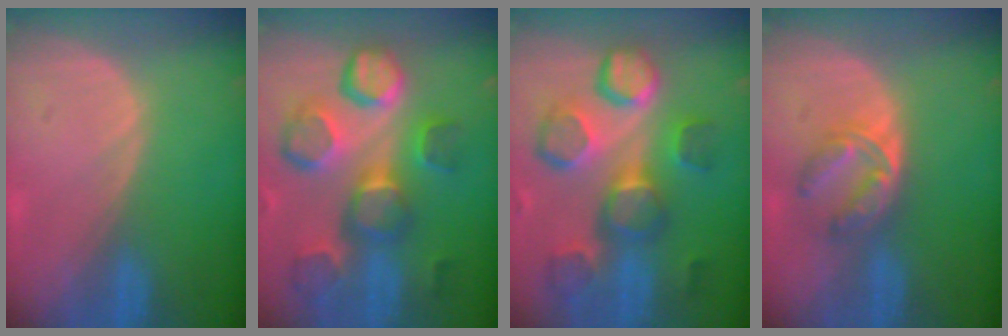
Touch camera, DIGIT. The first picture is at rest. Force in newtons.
{"total": 12.5, "press": 11.1, "slide": 5.8}
{"total": 11.4, "press": 10.8, "slide": 3.6}
{"total": 5.4, "press": 5.2, "slide": 1.4}